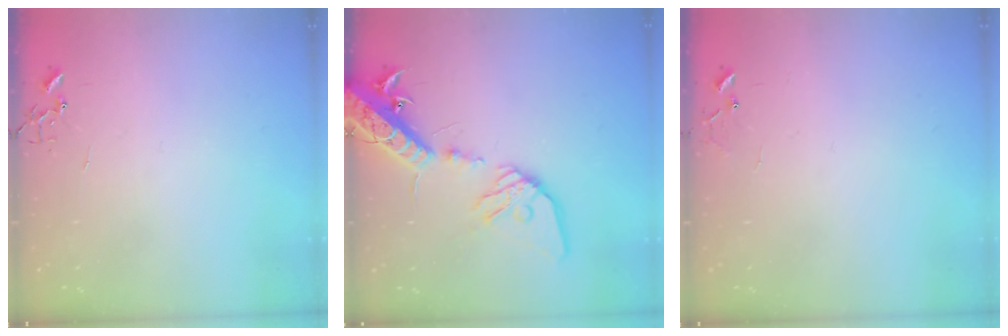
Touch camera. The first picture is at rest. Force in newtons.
{"total": 19.7, "press": 19.2, "slide": 4.1}
{"total": 6.6, "press": 6.6, "slide": 0.5}